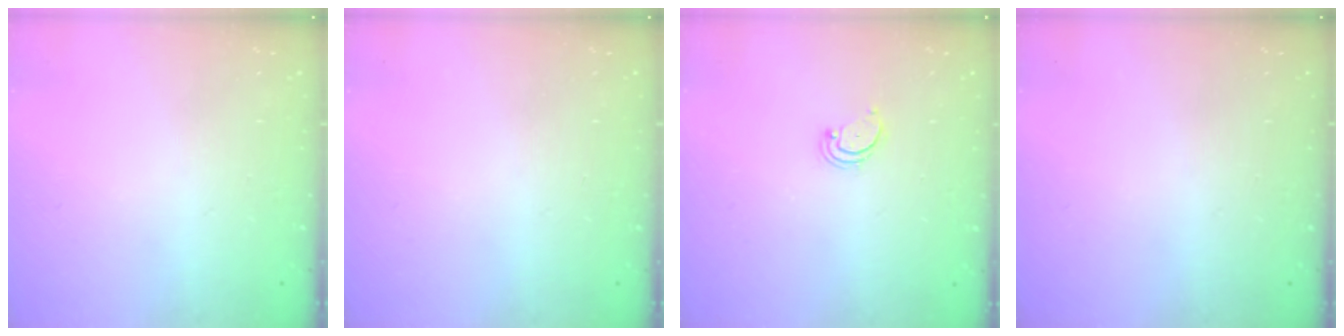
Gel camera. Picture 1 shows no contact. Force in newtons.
{"total": 0.0}
{"total": 2.6, "press": 2.5, "slide": 0.5}
{"total": 0.0}